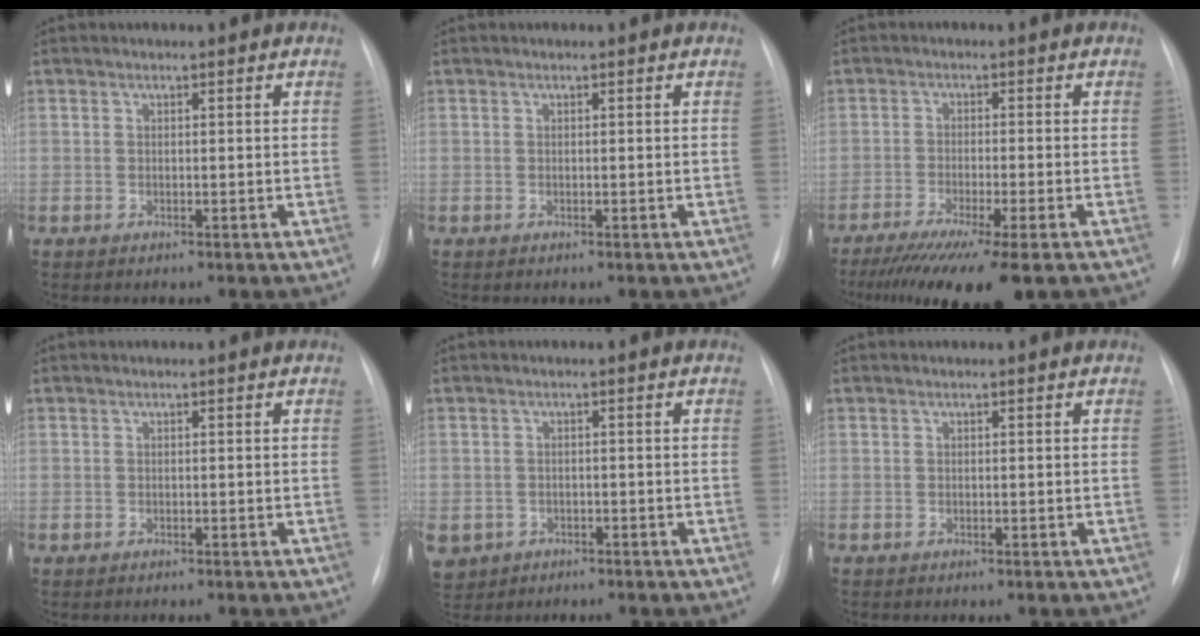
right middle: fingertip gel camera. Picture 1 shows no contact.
{"total": 0.0}
{"total": 12.7, "force": [-9.5, 0.2, 8.4], "torque": [-0.132, -0.039, -0.150]}
{"total": 0.0}
{"total": 6.6, "force": [-3.5, 5.3, 1.7], "torque": [-0.050, 0.001, -0.052]}
{"total": 0.0}